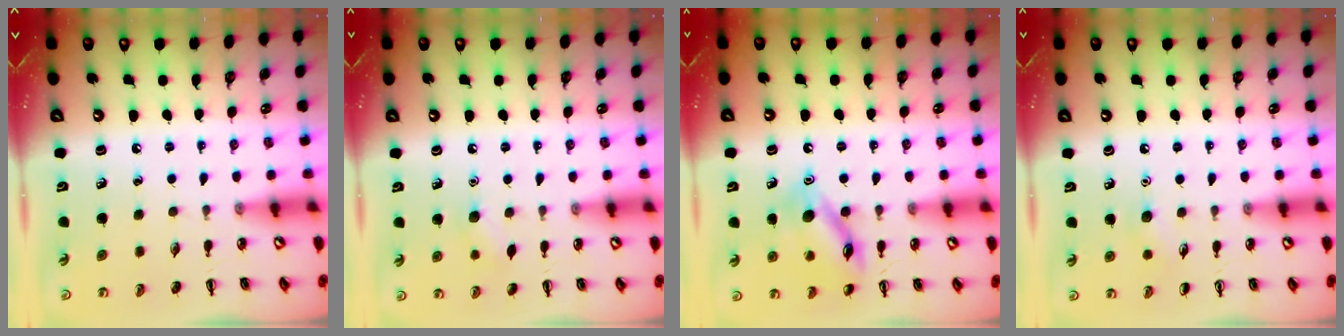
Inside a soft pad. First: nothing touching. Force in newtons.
{"total": 6.8, "press": 6.5, "slide": 1.9}
{"total": 13.6, "press": 13.6, "slide": 1.1}
{"total": 5.2, "press": 4.9, "slide": 1.6}